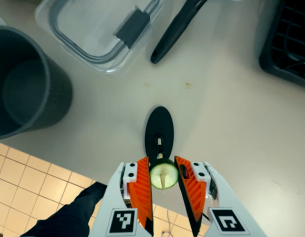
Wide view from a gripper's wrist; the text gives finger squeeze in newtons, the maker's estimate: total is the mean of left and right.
{"total": 7.5, "left": 7.2, "right": 7.9}